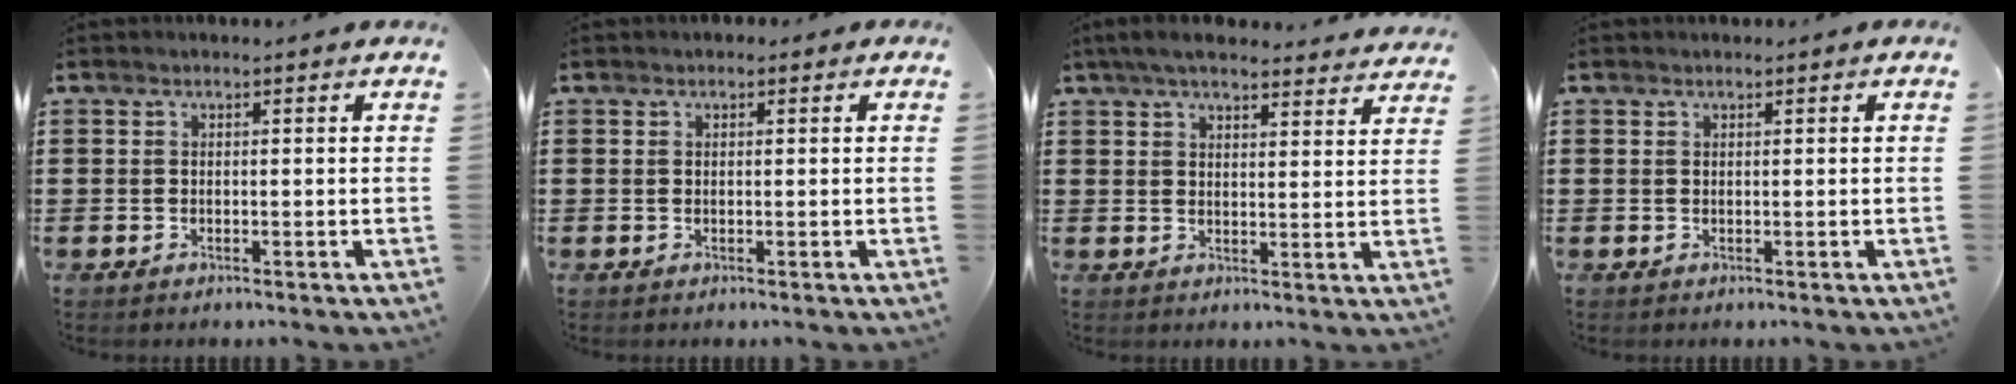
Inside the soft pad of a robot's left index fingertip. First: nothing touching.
{"total": 0.6, "force": [0.1, 0.5, 0.3], "torque": [-0.007, 0.005, 0.001]}
{"total": 4.8, "force": [4.4, 0.8, 1.8], "torque": [-0.050, -0.010, 0.080]}
{"total": 0.0}